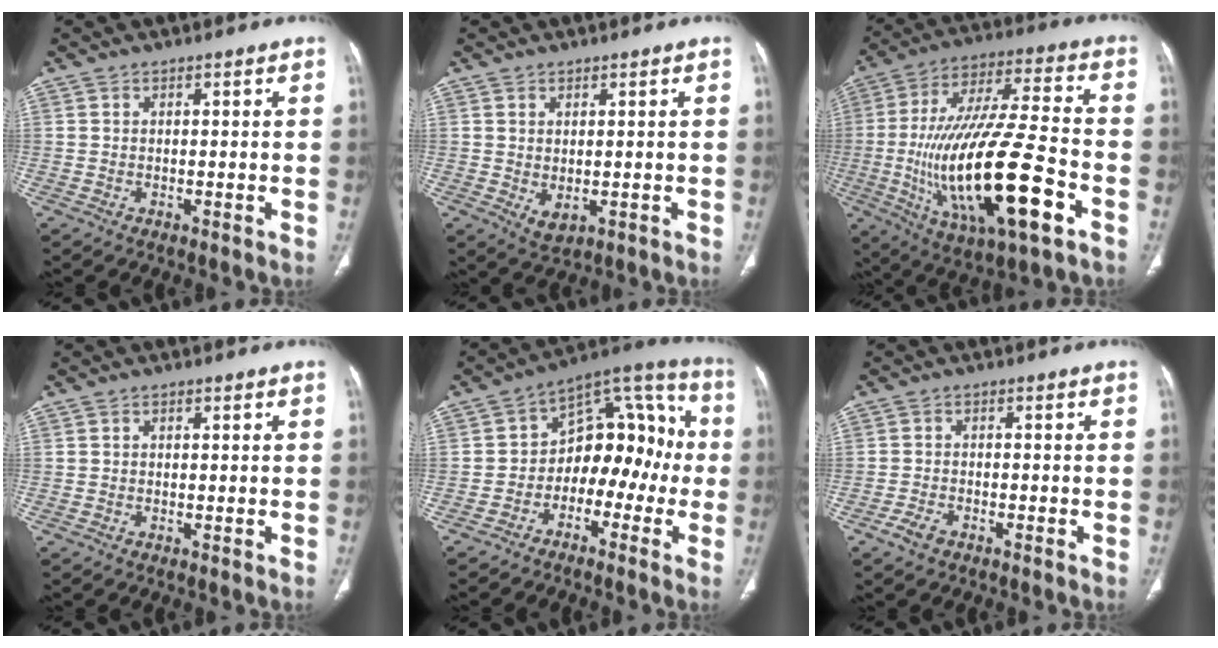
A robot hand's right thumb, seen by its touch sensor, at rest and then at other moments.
{"total": 3.0, "force": [-0.2, 1.7, 2.4], "torque": [-0.038, -0.006, 0.010]}
{"total": 26.9, "force": [-7.3, 8.0, 24.6], "torque": [-0.504, 0.011, -0.110]}
{"total": 0.0}
{"total": 14.6, "force": [-3.1, 9.9, 10.3], "torque": [-0.084, 0.074, -0.061]}
{"total": 2.9, "force": [-2.0, 1.3, 1.6], "torque": [-0.040, 0.008, -0.036]}